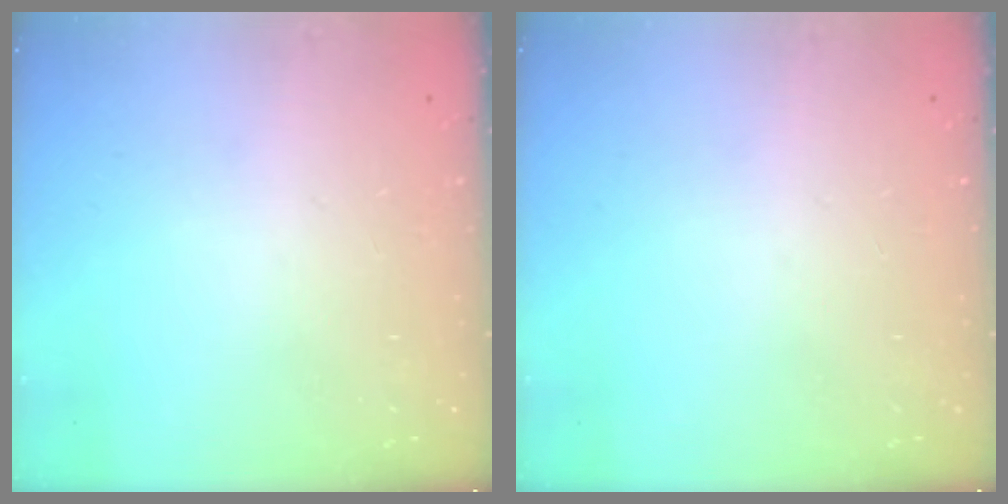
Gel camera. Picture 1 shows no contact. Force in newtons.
{"total": 0.0}